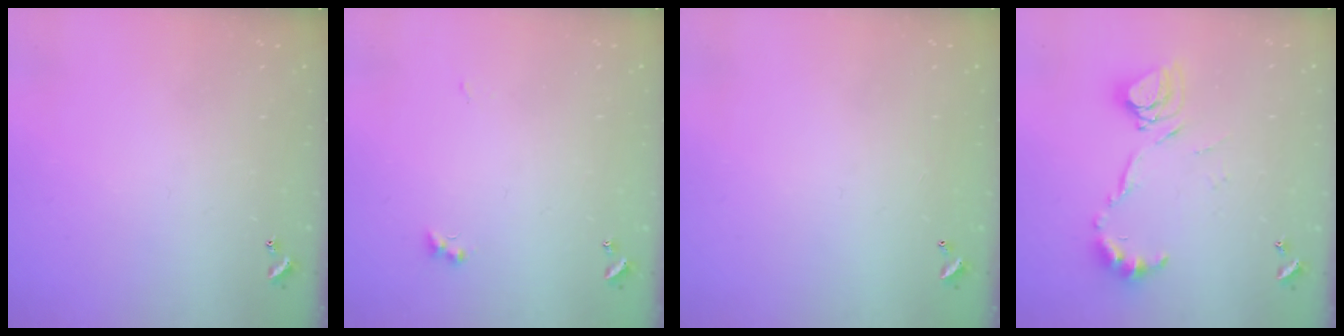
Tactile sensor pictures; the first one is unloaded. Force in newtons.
{"total": 2.7, "press": 2.6, "slide": 0.7}
{"total": 3.0, "press": 3.0, "slide": 0.1}
{"total": 13.6, "press": 13.5, "slide": 1.2}